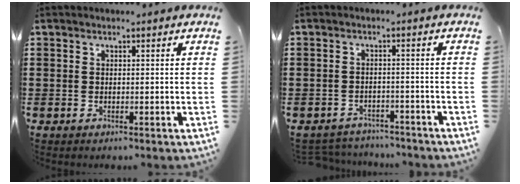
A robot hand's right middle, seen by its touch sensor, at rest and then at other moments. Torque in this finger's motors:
{"motor_torque": [-0.07, 0.20, -0.08, 0.00]}